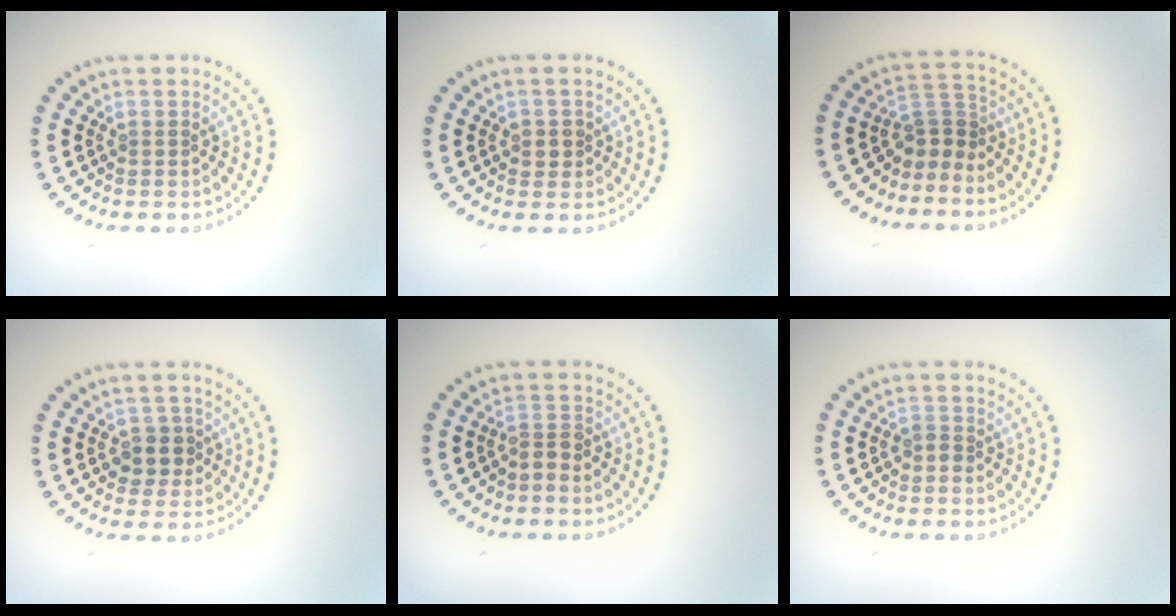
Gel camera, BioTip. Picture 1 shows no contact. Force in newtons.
{"total": 1.3, "press": 1.2, "slide": 0.6}
{"total": 2.7, "press": 1.8, "slide": 2.0}
{"total": 2.6, "press": 2.4, "slide": 1.0}
{"total": 1.9, "press": 1.4, "slide": 1.2}
{"total": 1.1, "press": 0.9, "slide": 0.7}